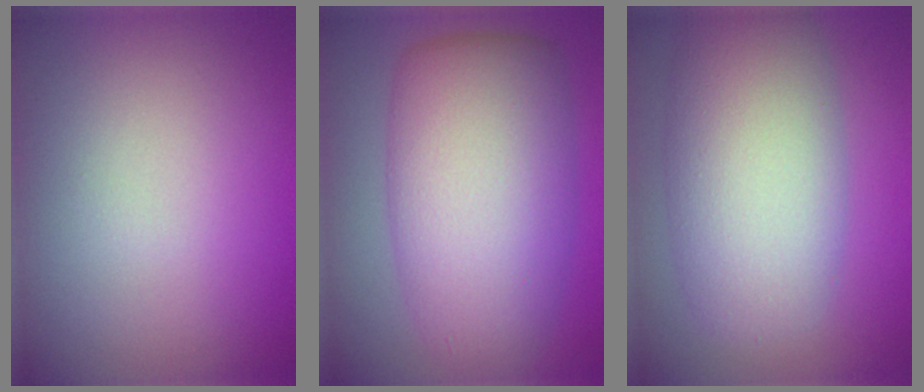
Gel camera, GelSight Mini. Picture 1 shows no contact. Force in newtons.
{"total": 10.2, "press": 10.2, "slide": 0.0}
{"total": 8.5, "press": 8.5, "slide": 0.4}